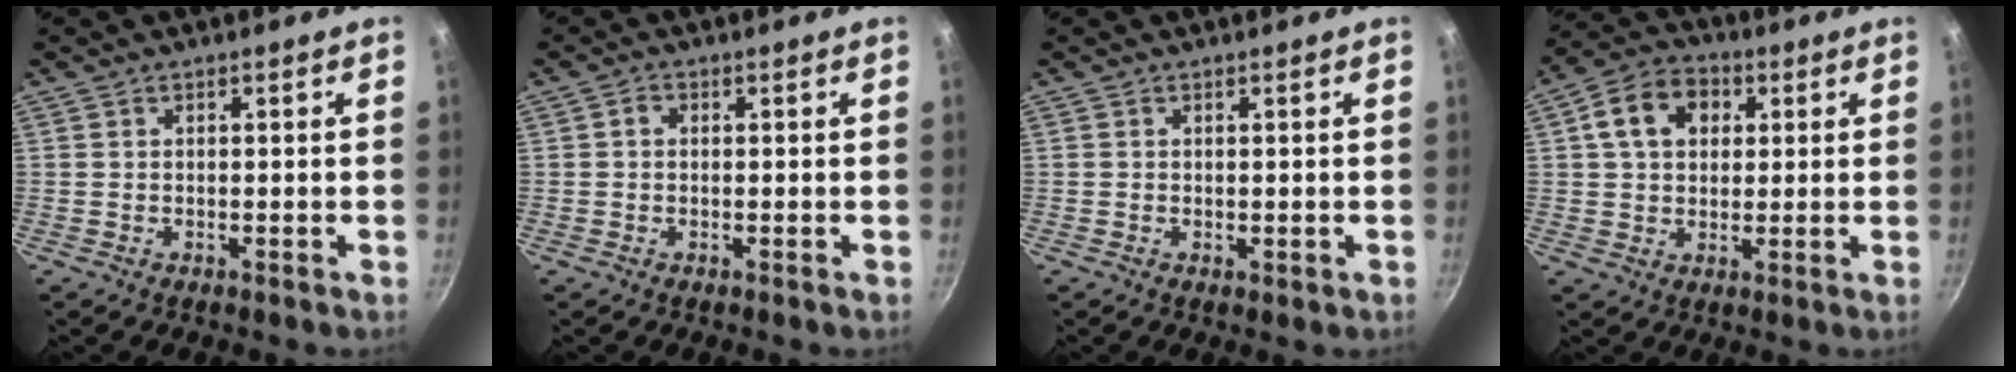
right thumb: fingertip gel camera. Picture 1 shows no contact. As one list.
[{"total": 1.4, "force": [0.1, 1.2, 0.8], "torque": [-0.013, 0.007, -0.001]}, {"total": 0.6, "force": [0.0, 0.3, 0.6], "torque": [-0.006, -0.003, -0.001]}, {"total": 10.3, "force": [2.8, 7.8, 6.1], "torque": [-0.082, 0.013, 0.035]}]